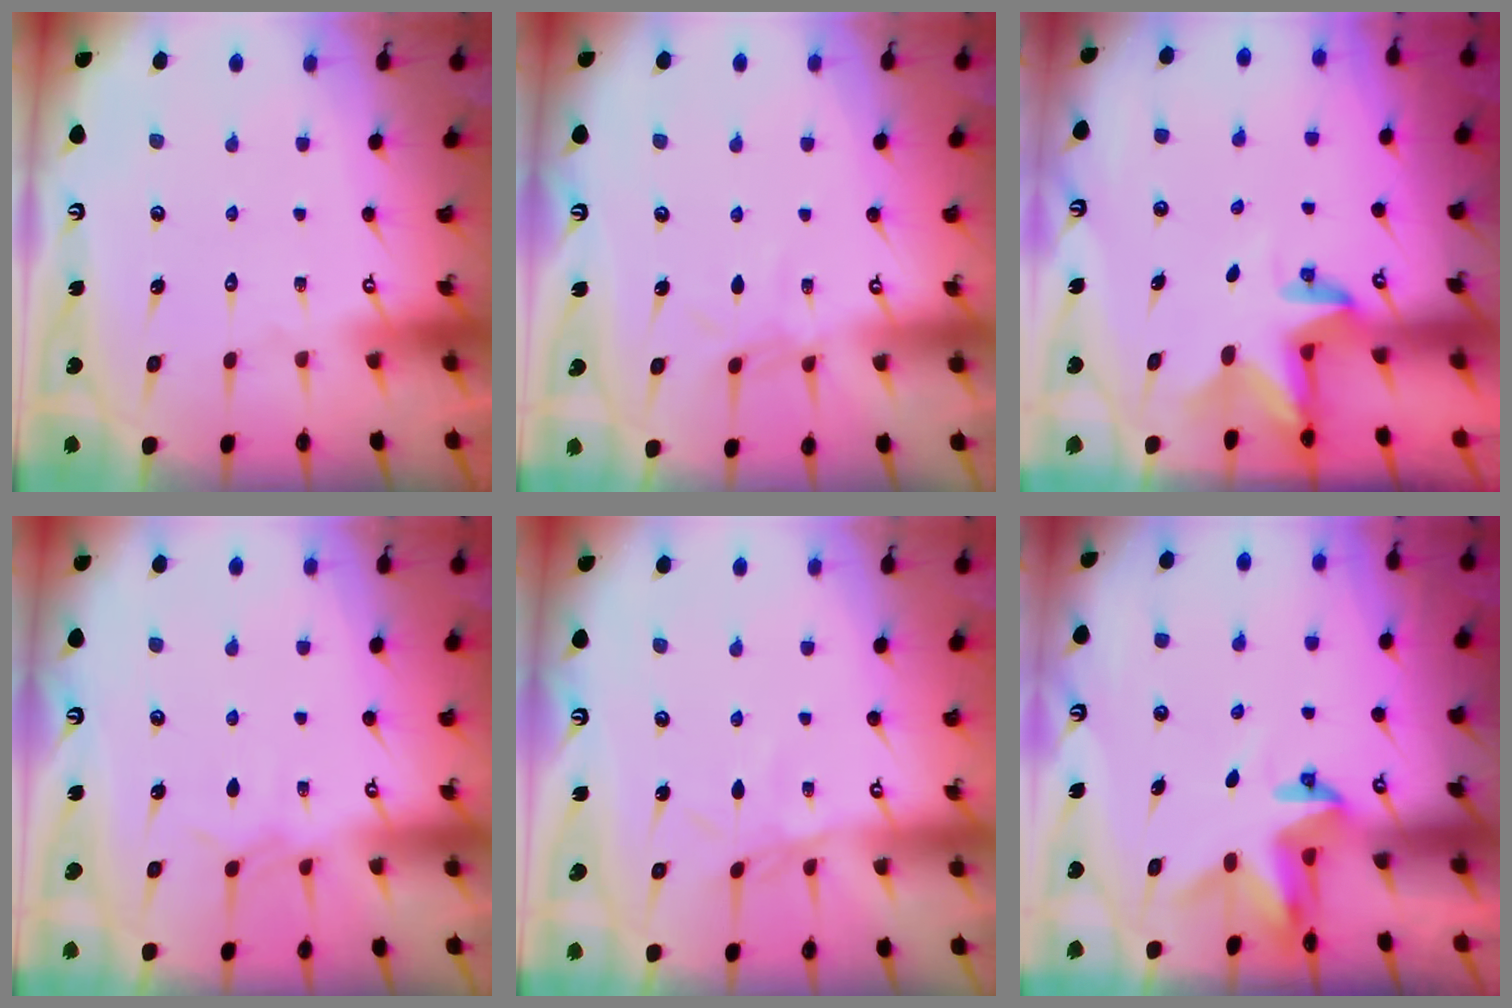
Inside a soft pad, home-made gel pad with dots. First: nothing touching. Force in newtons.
{"total": 5.0, "press": 5.0, "slide": 0.4}
{"total": 2.8, "press": 2.8, "slide": 0.2}
{"total": 3.9, "press": 3.9, "slide": 0.5}
{"total": 3.7, "press": 3.7, "slide": 0.1}
{"total": 3.5, "press": 3.5, "slide": 0.1}